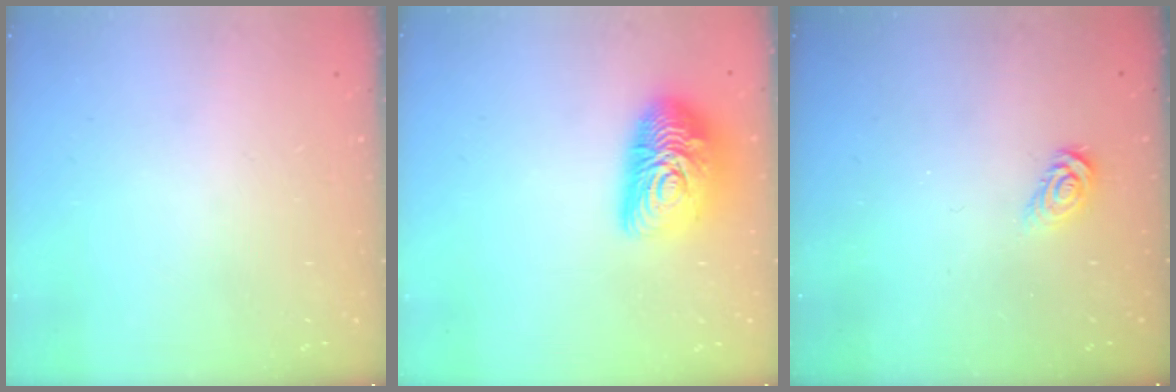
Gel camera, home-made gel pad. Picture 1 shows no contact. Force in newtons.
{"total": 15.0, "press": 15.0, "slide": 0.8}
{"total": 3.7, "press": 3.7, "slide": 0.4}